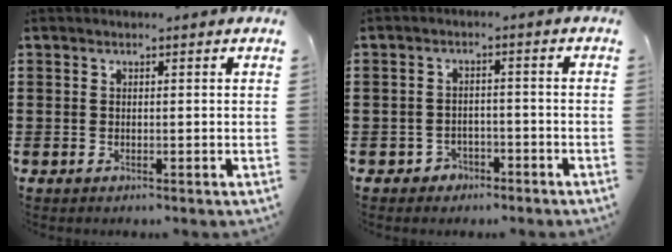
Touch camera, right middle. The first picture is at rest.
{"total": 2.2, "force": [-1.9, 1.0, 0.1], "torque": [-0.012, 0.001, -0.042]}